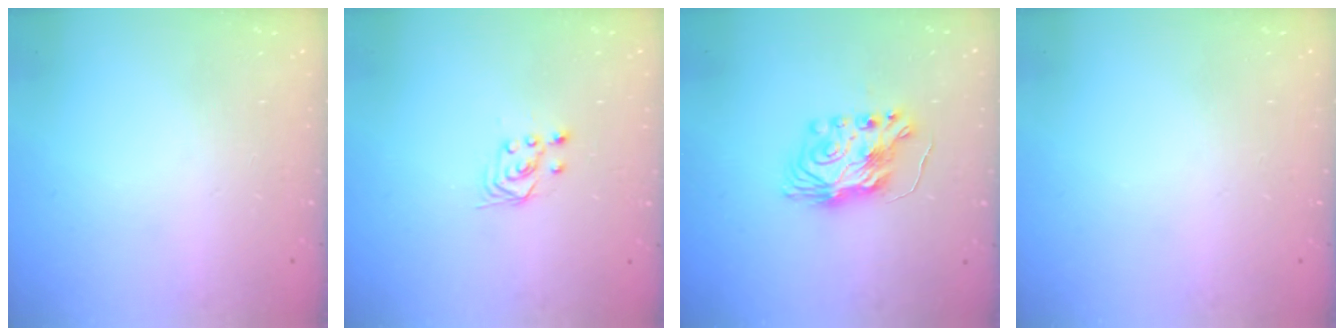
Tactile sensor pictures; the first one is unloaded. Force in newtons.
{"total": 2.8, "press": 2.4, "slide": 1.4}
{"total": 8.2, "press": 8.2, "slide": 0.5}
{"total": 0.0}